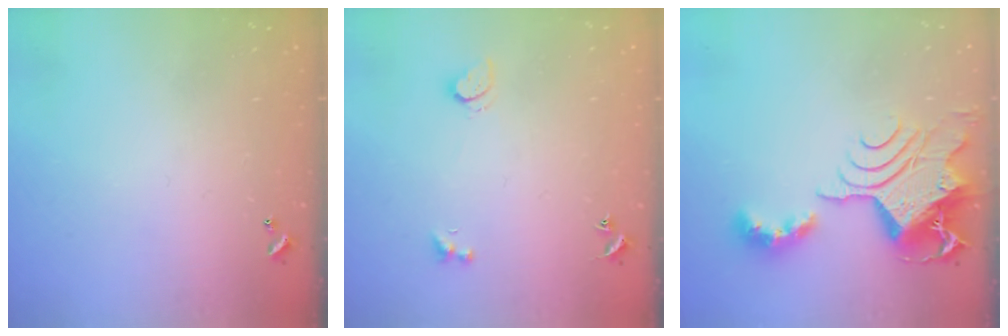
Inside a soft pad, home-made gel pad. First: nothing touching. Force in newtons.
{"total": 1.8, "press": 1.7, "slide": 0.5}
{"total": 11.7, "press": 11.6, "slide": 1.5}